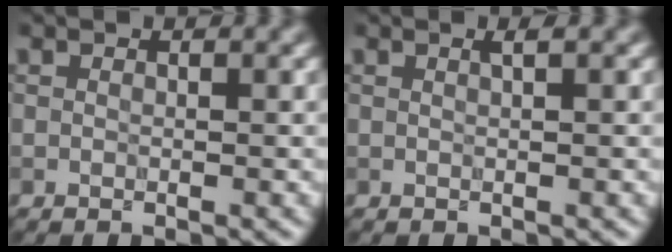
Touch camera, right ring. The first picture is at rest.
{"total": 0.9, "force": [0.4, 0.2, 0.8], "torque": [-0.007, 0.003, 0.004]}